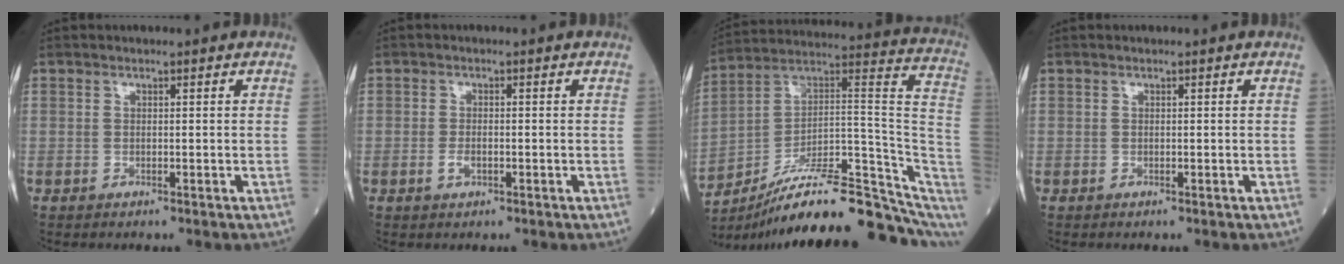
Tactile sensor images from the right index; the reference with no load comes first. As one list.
[{"total": 1.7, "force": [-0.6, 0.8, 1.3], "torque": [-0.024, 0.001, -0.009]}, {"total": 23.8, "force": [-17.8, 4.4, 15.1], "torque": [-0.158, 0.057, -0.270]}, {"total": 0.0}]